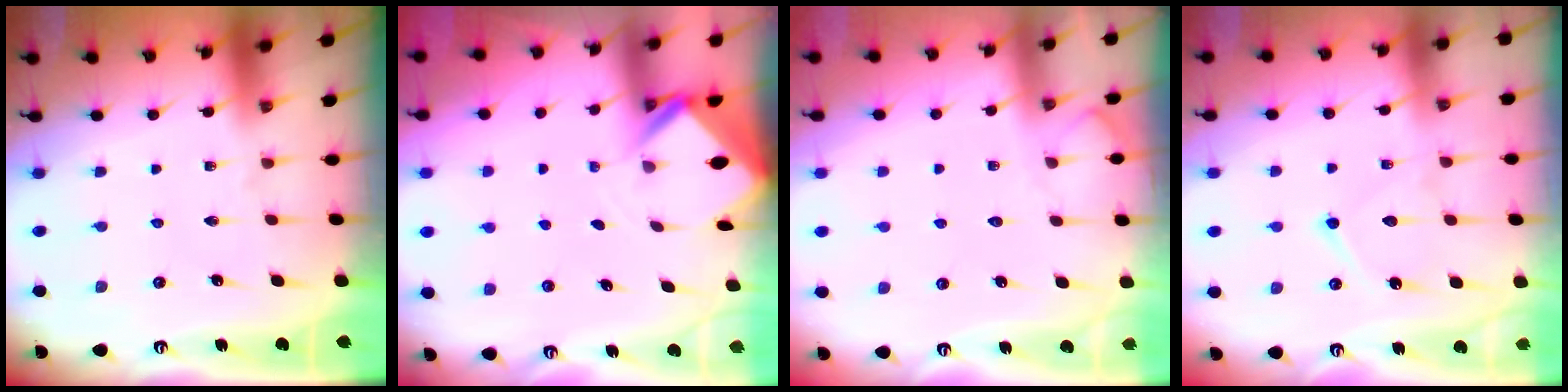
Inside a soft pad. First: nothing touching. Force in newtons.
{"total": 2.7, "press": 2.7, "slide": 0.2}
{"total": 4.2, "press": 4.1, "slide": 0.6}
{"total": 8.9, "press": 8.9, "slide": 0.8}